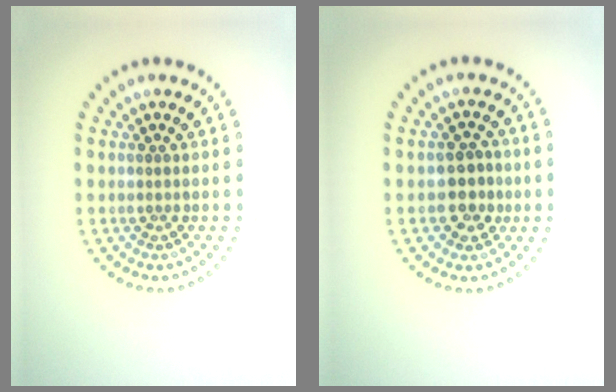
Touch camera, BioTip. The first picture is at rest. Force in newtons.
{"total": 2.7, "press": 2.6, "slide": 0.6}